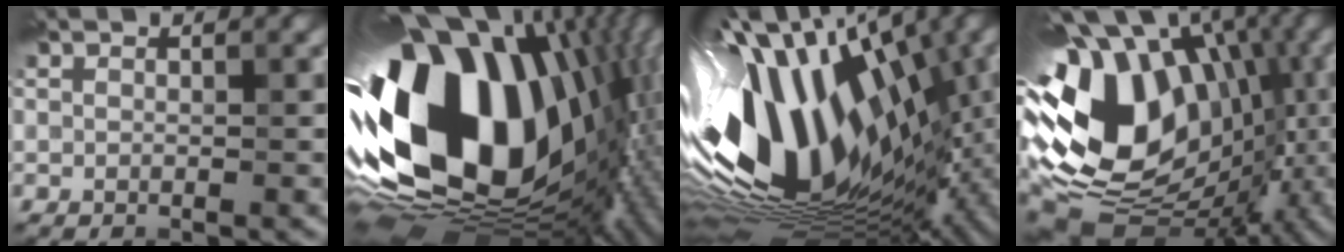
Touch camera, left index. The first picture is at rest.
{"total": 20.8, "force": [1.6, 13.4, 15.8], "torque": [-0.323, -0.043, 0.045]}
{"total": 18.0, "force": [-0.5, 9.7, 15.1], "torque": [-0.281, -0.014, -0.005]}
{"total": 16.5, "force": [-1.2, 12.0, 11.3], "torque": [-0.230, 0.005, -0.025]}